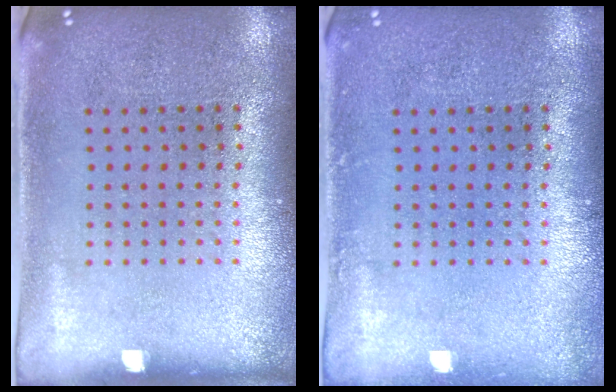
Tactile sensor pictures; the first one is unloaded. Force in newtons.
{"total": 0.7, "press": 0.7, "slide": 0.1}